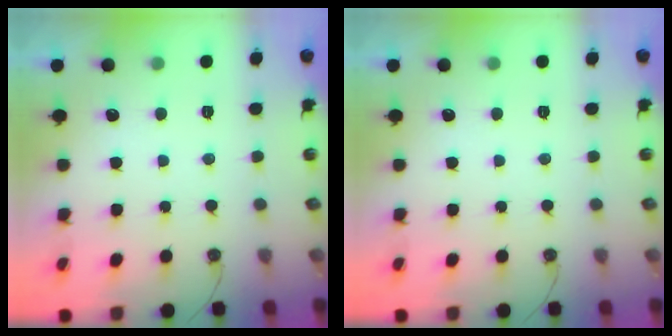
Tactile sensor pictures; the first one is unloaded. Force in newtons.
{"total": 0.0}